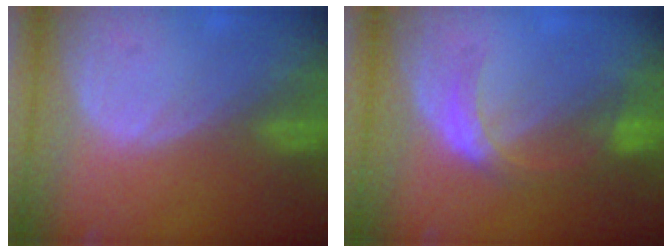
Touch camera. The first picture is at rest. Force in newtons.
{"total": 5.4, "press": 4.8, "slide": 2.5}